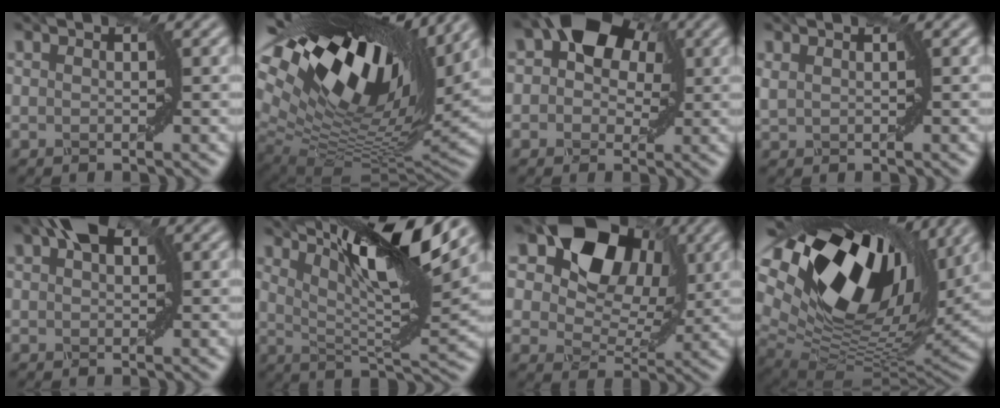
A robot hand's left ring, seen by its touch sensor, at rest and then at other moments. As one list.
[{"total": 18.0, "force": [8.9, 8.4, 13.2], "torque": [-0.256, 0.033, 0.160]}, {"total": 8.8, "force": [2.9, 6.3, 5.5], "torque": [-0.058, 0.047, 0.012]}, {"total": 1.1, "force": [0.6, 0.7, 0.6], "torque": [-0.018, 0.004, 0.015]}, {"total": 3.0, "force": [1.4, 1.7, 2.1], "torque": [-0.025, 0.012, 0.015]}, {"total": 10.5, "force": [6.2, 1.5, 8.3], "torque": [-0.134, 0.004, 0.111]}, {"total": 12.3, "force": [5.7, 7.9, 7.5], "torque": [-0.128, 0.037, 0.078]}, {"total": 18.1, "force": [8.2, 10.2, 12.5], "torque": [-0.247, 0.030, 0.142]}]